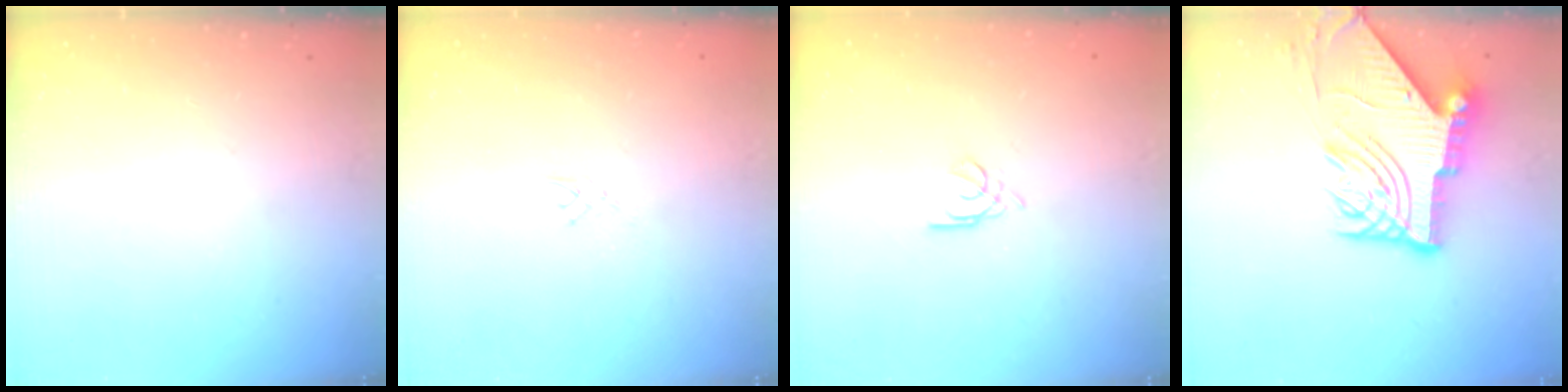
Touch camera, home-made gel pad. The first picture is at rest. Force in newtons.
{"total": 2.4, "press": 2.4, "slide": 0.4}
{"total": 2.5, "press": 2.5, "slide": 0.5}
{"total": 14.9, "press": 14.8, "slide": 1.9}